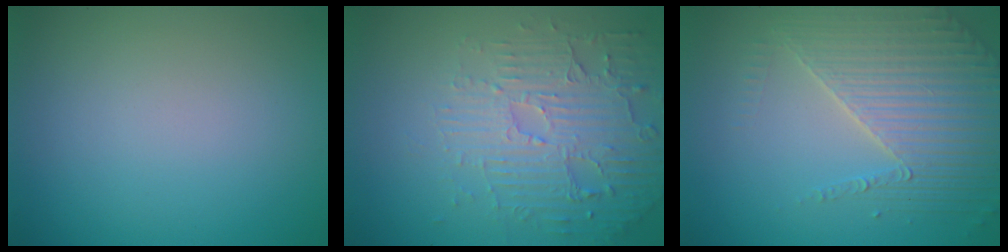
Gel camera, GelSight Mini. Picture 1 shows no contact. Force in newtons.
{"total": 5.5, "press": 3.8, "slide": 4.0}
{"total": 4.3, "press": 4.0, "slide": 1.6}